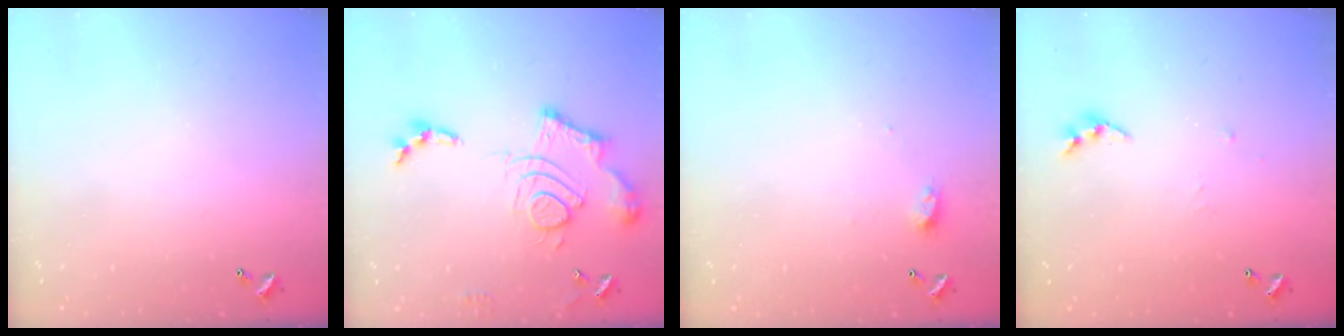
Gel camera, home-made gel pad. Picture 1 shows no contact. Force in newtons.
{"total": 15.7, "press": 15.6, "slide": 1.4}
{"total": 4.0, "press": 4.0, "slide": 0.5}
{"total": 4.7, "press": 4.7, "slide": 0.4}